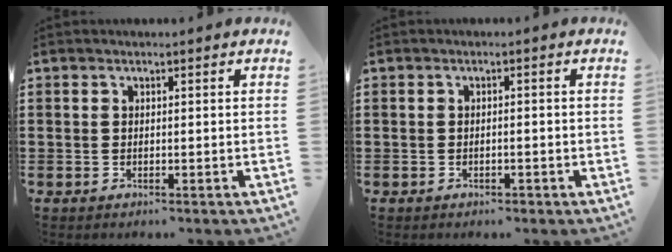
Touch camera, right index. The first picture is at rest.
{"total": 0.8, "force": [-0.5, 0.4, 0.5], "torque": [-0.013, -0.003, -0.009]}